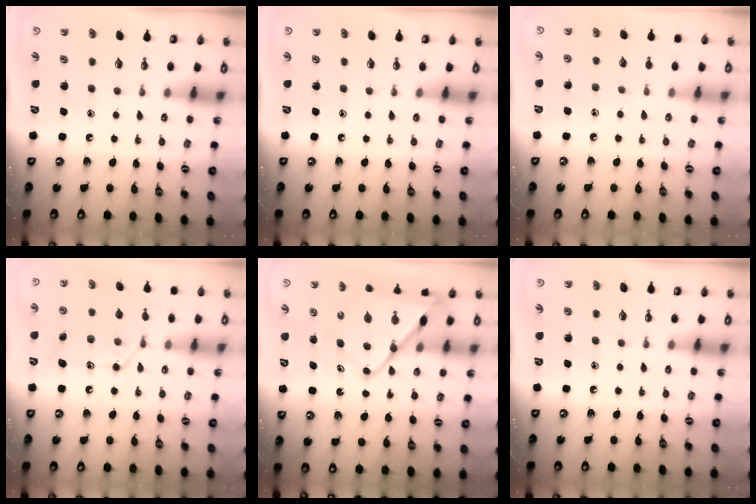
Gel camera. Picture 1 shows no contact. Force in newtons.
{"total": 0.0}
{"total": 3.8, "press": 3.8, "slide": 0.4}
{"total": 13.6, "press": 13.6, "slide": 1.1}
{"total": 12.5, "press": 12.5, "slide": 1.1}
{"total": 0.0}